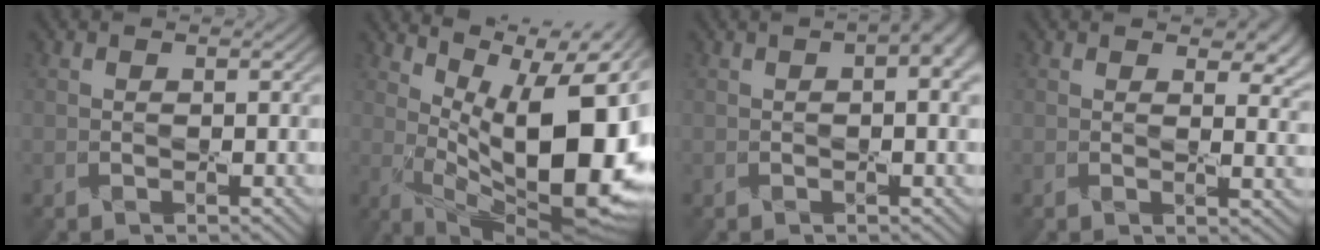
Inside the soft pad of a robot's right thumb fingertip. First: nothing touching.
{"total": 16.2, "force": [4.4, 6.4, 14.2], "torque": [-0.211, 0.012, 0.089]}
{"total": 4.4, "force": [1.6, 1.3, 3.9], "torque": [-0.053, 0.008, 0.020]}
{"total": 5.5, "force": [3.2, 2.3, 3.8], "torque": [-0.045, -0.002, 0.048]}